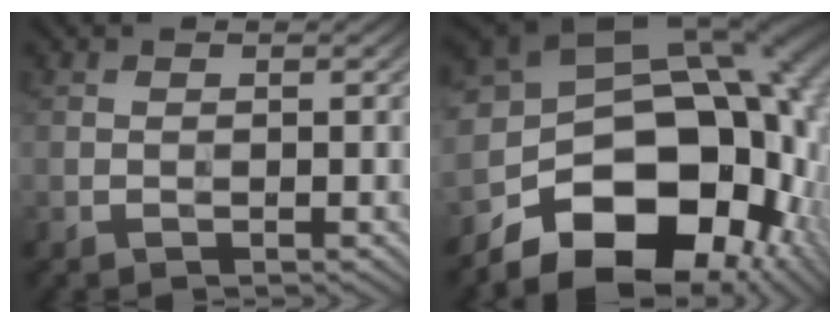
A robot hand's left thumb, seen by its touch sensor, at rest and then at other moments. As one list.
[{"total": 20.2, "force": [-6.4, 13.8, 13.3], "torque": [-0.217, -0.052, -0.070]}]